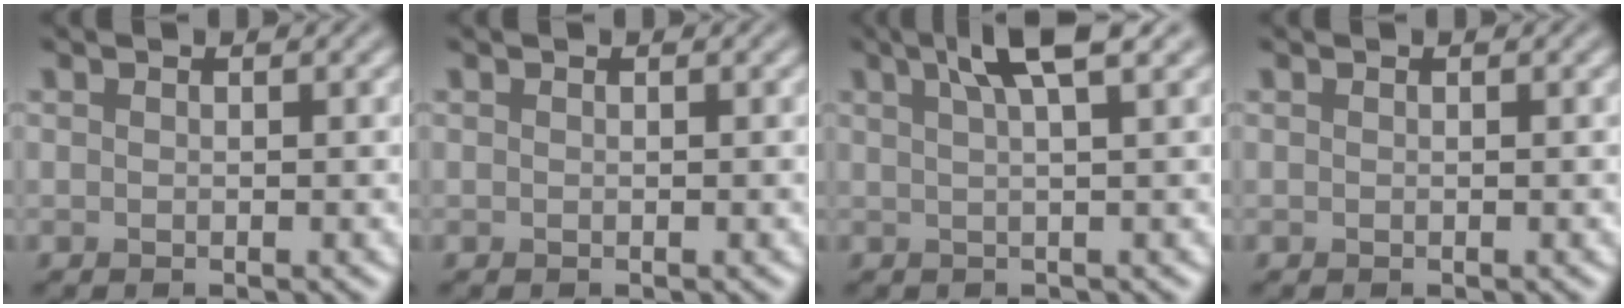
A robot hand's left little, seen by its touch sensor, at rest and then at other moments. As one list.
[{"total": 0.0}, {"total": 4.5, "force": [2.6, 0.7, 3.6], "torque": [-0.049, 0.015, 0.040]}, {"total": 0.0}]